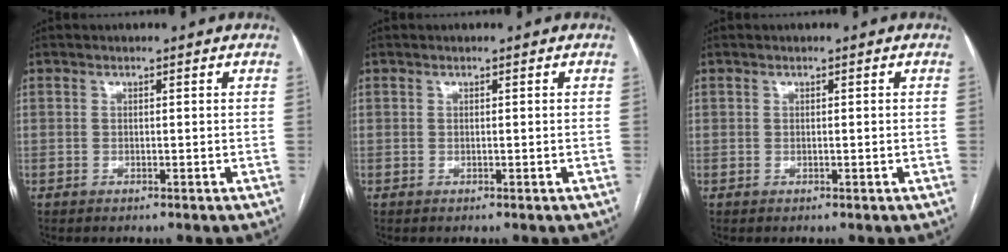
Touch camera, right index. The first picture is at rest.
{"total": 0.0}
{"total": 0.0}